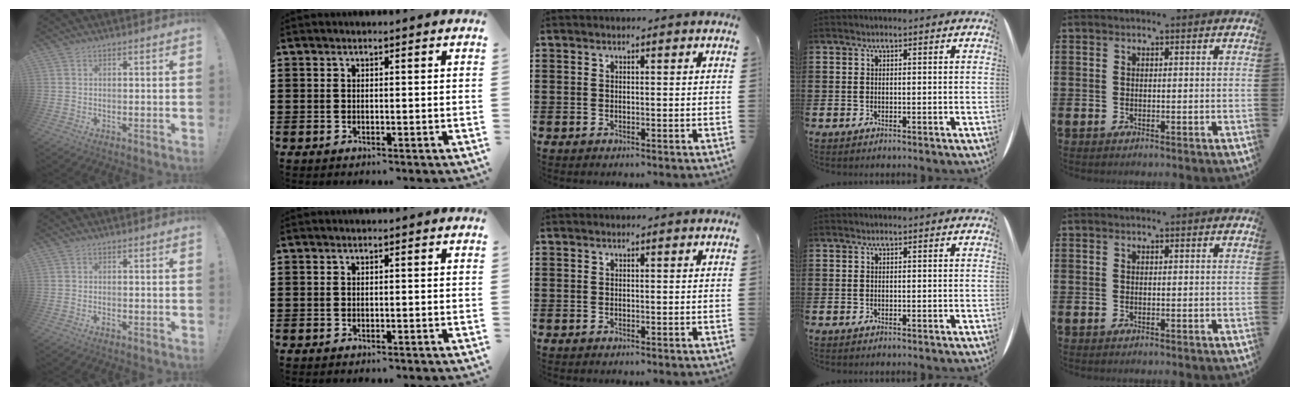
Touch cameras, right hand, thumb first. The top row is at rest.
{"thumb": {"total": 1.1, "force": [-1.0, 0.3, 0.1], "torque": [-0.007, 0.004, -0.016]}}